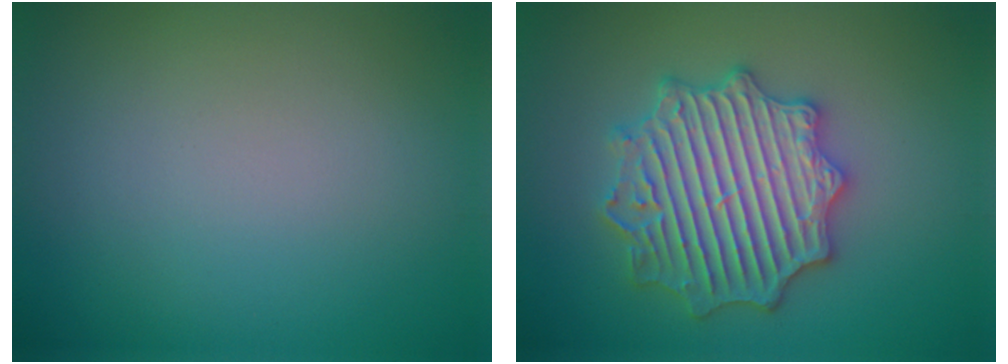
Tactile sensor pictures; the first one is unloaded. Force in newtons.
{"total": 6.7, "press": 6.6, "slide": 1.0}